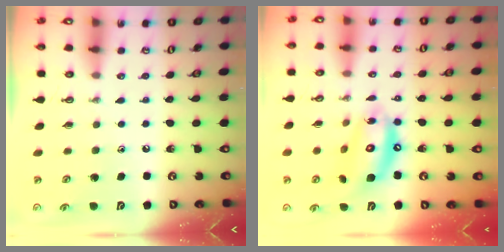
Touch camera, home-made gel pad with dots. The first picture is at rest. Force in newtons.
{"total": 13.6, "press": 13.6, "slide": 1.2}